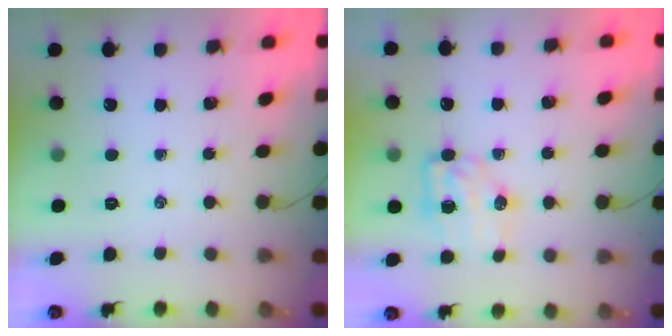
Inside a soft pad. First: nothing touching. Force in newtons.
{"total": 6.5, "press": 6.5, "slide": 0.4}